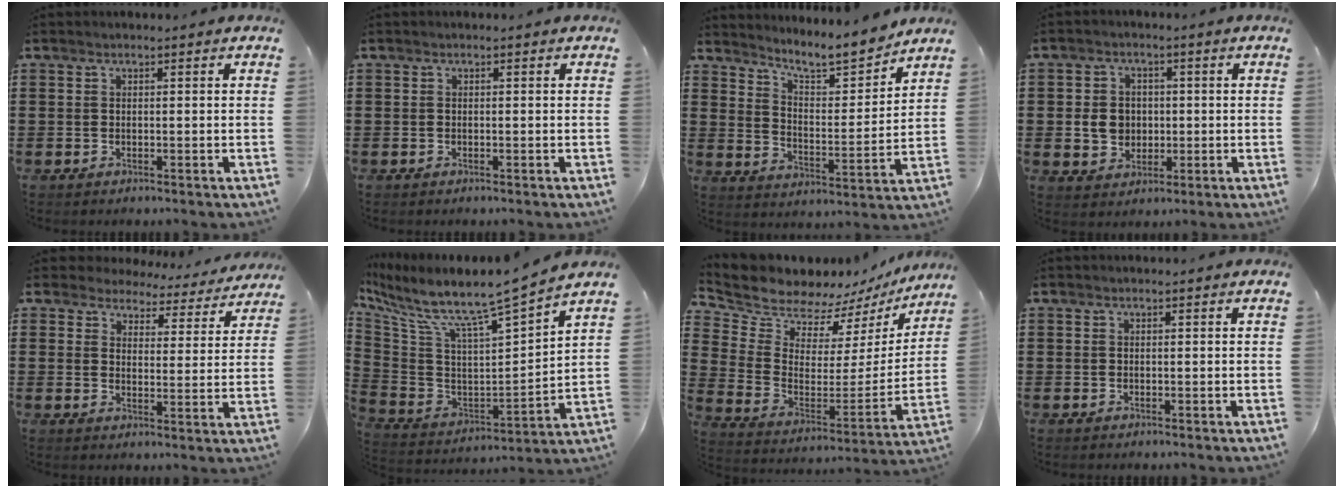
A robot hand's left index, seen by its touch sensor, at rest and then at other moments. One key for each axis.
{"total": 0.0}
{"total": 6.9, "fx": 6.3, "fy": 0.9, "fz": 2.6, "tx": -0.063, "ty": -0.049, "tz": 0.103}
{"total": 5.0, "fx": -0.2, "fy": 4.4, "fz": 2.4, "tx": -0.050, "ty": 0.008, "tz": -0.006}
{"total": 4.2, "fx": 4.1, "fy": 1.0, "fz": -0.1, "tx": -0.025, "ty": -0.027, "tz": 0.071}
{"total": 8.2, "fx": 6.9, "fy": 0.0, "fz": 4.4, "tx": -0.120, "ty": -0.072, "tz": 0.105}
{"total": 9.0, "fx": 8.6, "fy": 2.6, "fz": 0.3, "tx": -0.066, "ty": -0.072, "tz": 0.153}
{"total": 0.0}